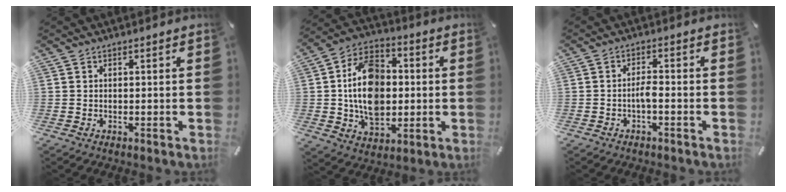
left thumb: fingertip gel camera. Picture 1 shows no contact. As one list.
[{"total": 16.6, "force": [-0.2, 12.2, 11.2], "torque": [-0.211, 0.012, -0.004]}, {"total": 3.1, "force": [-1.3, 0.9, 2.7], "torque": [-0.055, 0.003, -0.025]}]